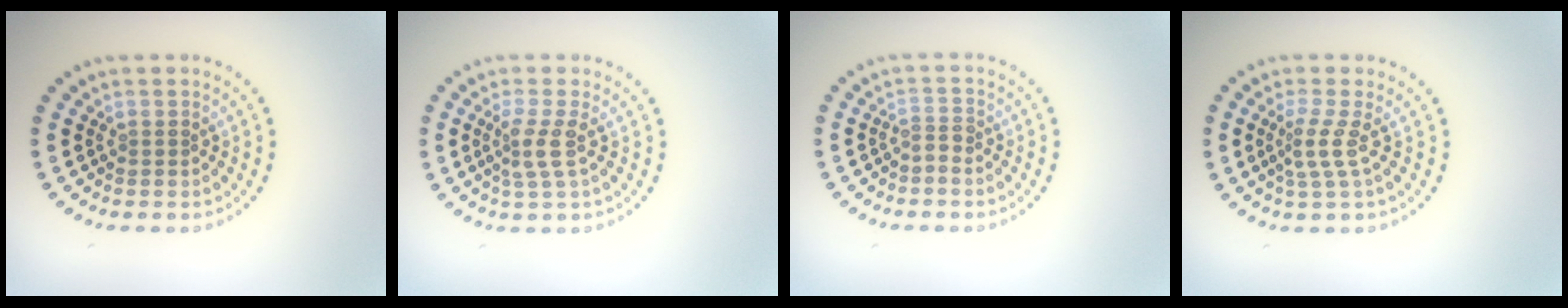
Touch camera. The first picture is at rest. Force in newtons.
{"total": 2.3, "press": 1.7, "slide": 1.6}
{"total": 1.1, "press": 0.6, "slide": 0.9}
{"total": 2.2, "press": 1.5, "slide": 1.7}